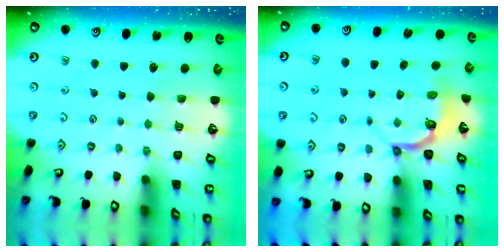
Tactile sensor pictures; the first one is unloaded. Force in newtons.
{"total": 4.3, "press": 3.1, "slide": 3.0}